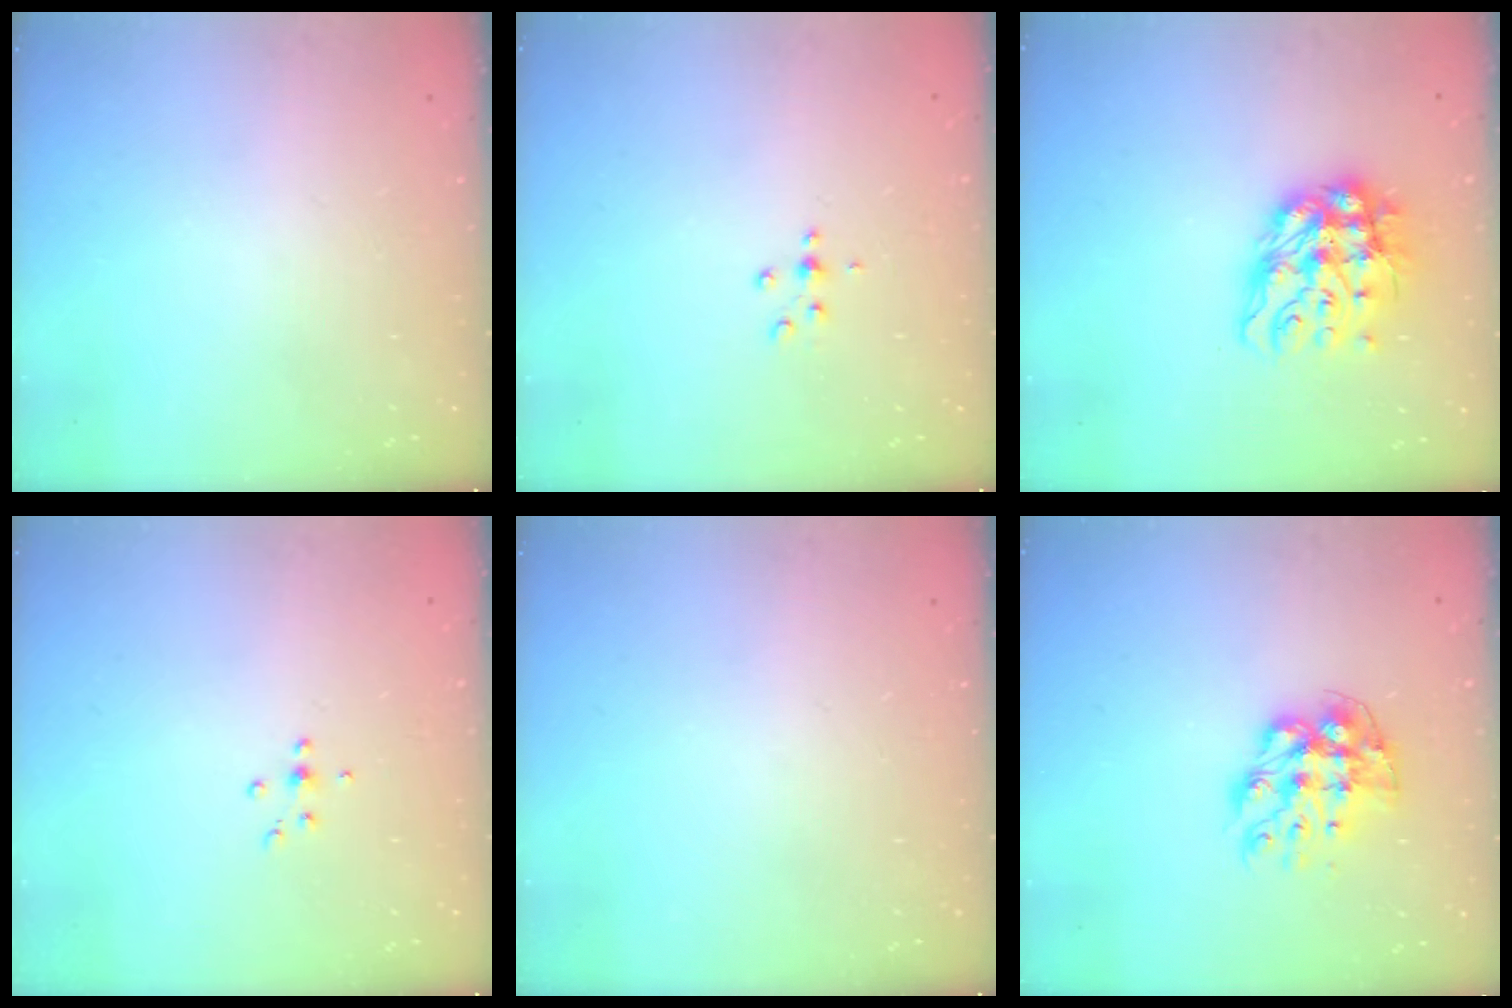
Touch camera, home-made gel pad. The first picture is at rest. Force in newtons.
{"total": 4.0, "press": 3.7, "slide": 1.6}
{"total": 13.2, "press": 13.2, "slide": 1.3}
{"total": 4.6, "press": 4.4, "slide": 1.2}
{"total": 0.0}
{"total": 10.6, "press": 10.5, "slide": 1.0}